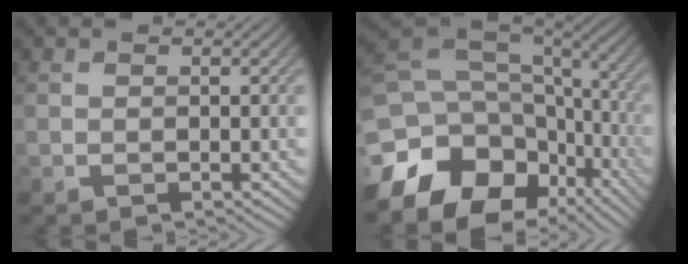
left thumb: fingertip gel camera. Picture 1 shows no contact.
{"total": 17.1, "force": [-6.8, 12.7, 9.1], "torque": [-0.225, -0.041, -0.086]}